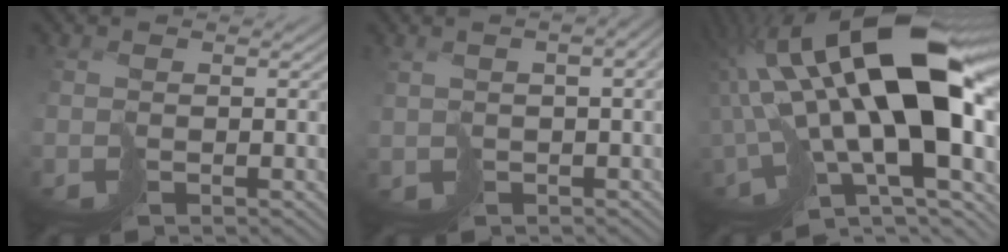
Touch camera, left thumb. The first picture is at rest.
{"total": 5.5, "force": [0.7, 2.4, 4.9], "torque": [-0.101, -0.011, 0.033]}
{"total": 20.7, "force": [2.4, 9.2, 18.4], "torque": [-0.329, 0.019, 0.045]}